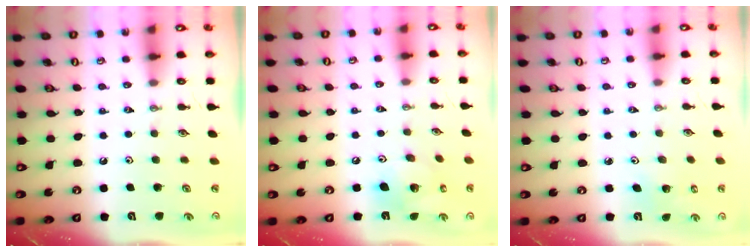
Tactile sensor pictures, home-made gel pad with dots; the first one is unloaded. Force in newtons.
{"total": 15.3, "press": 15.0, "slide": 3.3}
{"total": 2.5, "press": 2.5, "slide": 0.2}